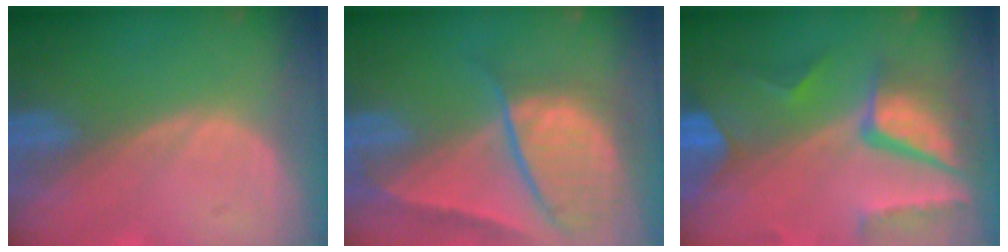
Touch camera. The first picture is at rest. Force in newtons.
{"total": 10.0, "press": 8.4, "slide": 5.5}
{"total": 10.4, "press": 8.8, "slide": 5.5}